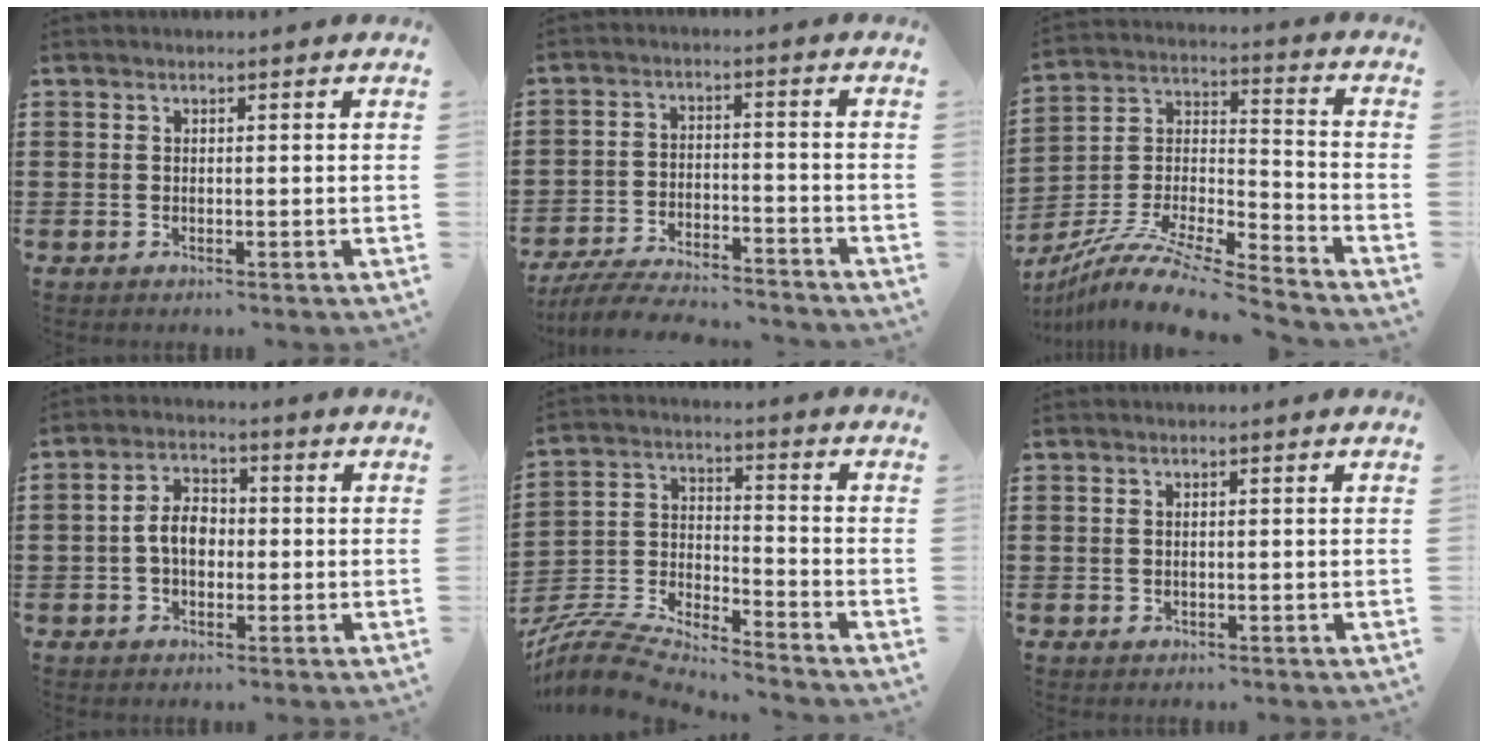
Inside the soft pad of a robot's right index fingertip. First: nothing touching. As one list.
[{"total": 6.4, "force": [-6.2, 0.6, 1.6], "torque": [-0.040, 0.003, -0.123]}, {"total": 11.3, "force": [-9.9, 1.1, 5.4], "torque": [-0.108, 0.009, -0.199]}, {"total": 5.0, "force": [-0.5, 3.2, 3.8], "torque": [-0.081, 0.008, -0.012]}, {"total": 6.4, "force": [-6.2, 0.7, 1.5], "torque": [-0.053, -0.012, -0.132]}, {"total": 0.6, "force": [0.2, 0.4, 0.4], "torque": [-0.010, 0.004, 0.003]}]